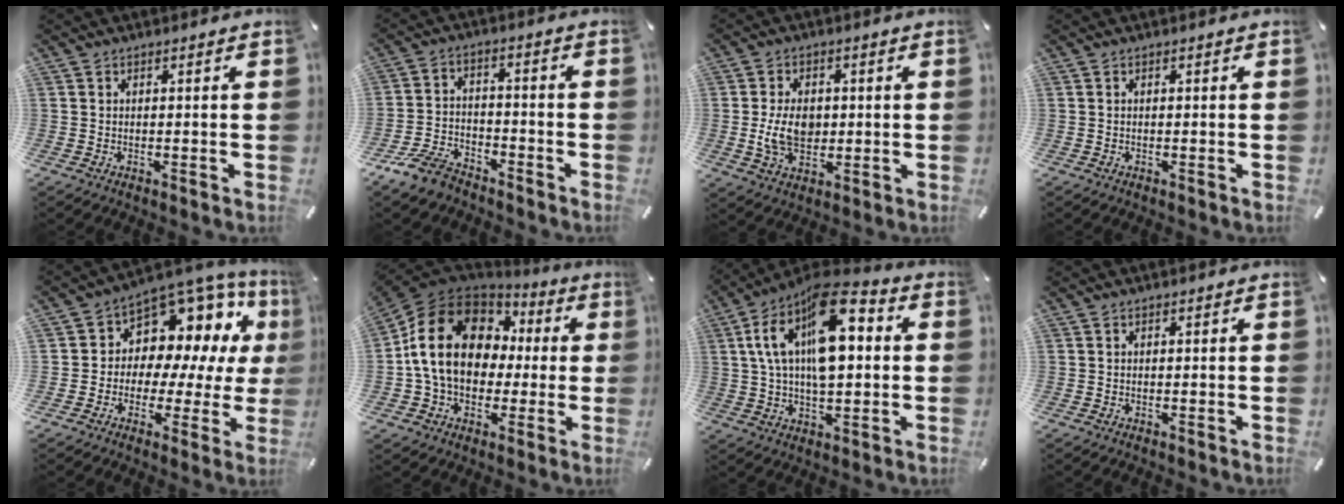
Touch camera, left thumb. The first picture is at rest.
{"total": 8.4, "force": [-7.1, 3.6, 2.9], "torque": [-0.060, 0.035, -0.137]}
{"total": 8.9, "force": [-0.2, 6.4, 6.2], "torque": [-0.122, 0.001, -0.005]}
{"total": 0.0}
{"total": 8.9, "force": [4.6, 7.0, 3.0], "torque": [-0.063, -0.061, 0.090]}
{"total": 18.8, "force": [1.6, 15.3, 10.9], "torque": [-0.229, 0.009, 0.032]}
{"total": 20.3, "force": [5.9, 11.0, 16.1], "torque": [-0.295, -0.022, 0.097]}
{"total": 0.0}